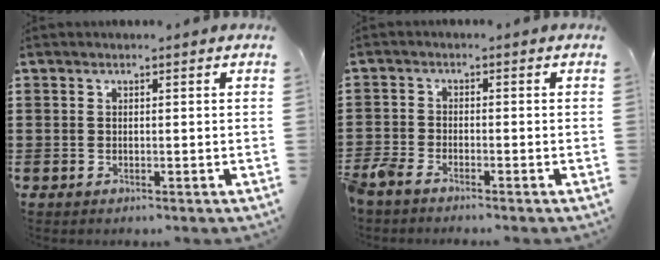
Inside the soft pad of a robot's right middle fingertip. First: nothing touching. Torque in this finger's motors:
{"motor_torque": [1.28, -0.41, 0.40, 0.10]}